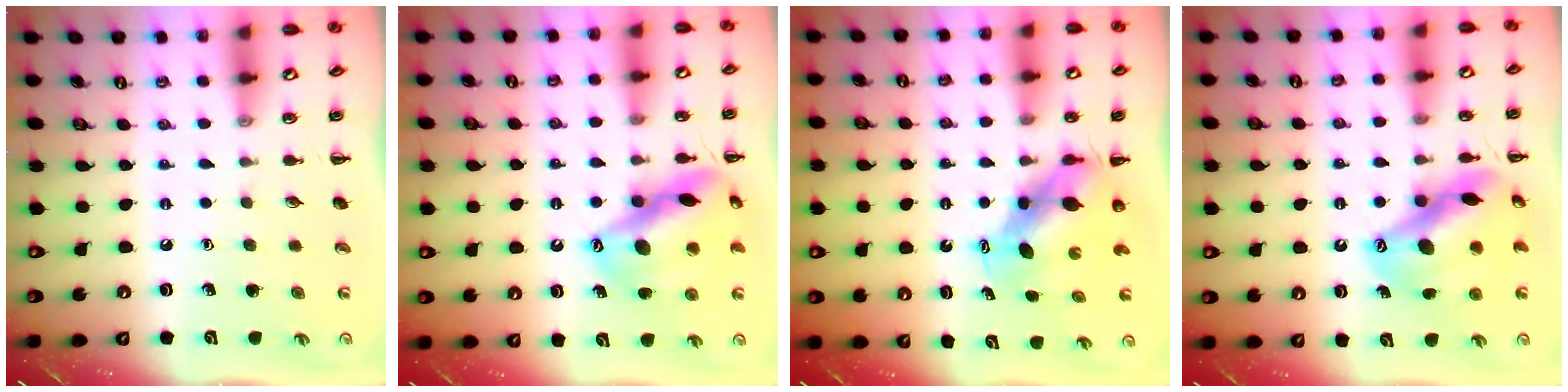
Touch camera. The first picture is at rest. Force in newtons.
{"total": 17.3, "press": 17.1, "slide": 2.6}
{"total": 6.5, "press": 6.3, "slide": 1.7}
{"total": 15.6, "press": 15.0, "slide": 4.1}